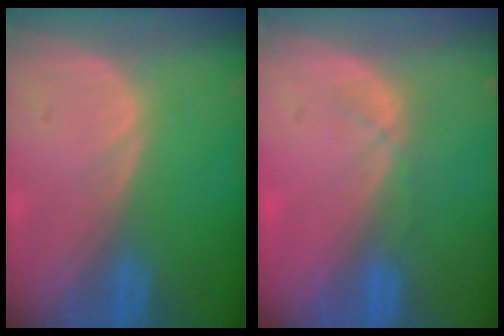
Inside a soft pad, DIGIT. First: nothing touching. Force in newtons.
{"total": 2.1, "press": 1.9, "slide": 0.9}